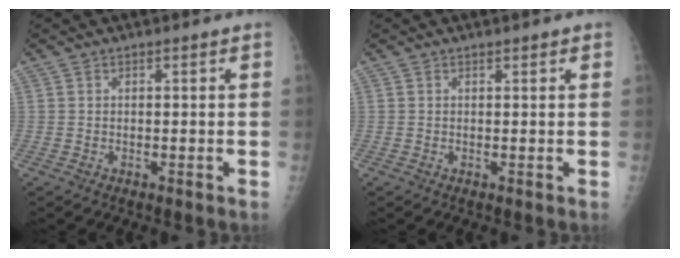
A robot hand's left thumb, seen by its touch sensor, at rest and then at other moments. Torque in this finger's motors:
{"motor_torque": [-0.43, 0.06, -0.34, -0.13, -0.14]}